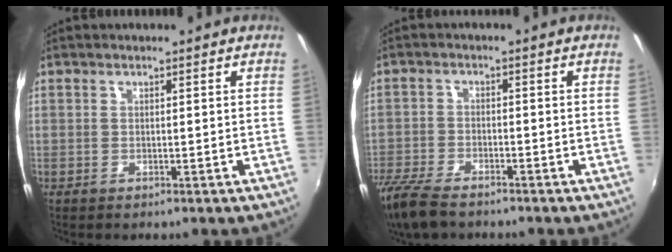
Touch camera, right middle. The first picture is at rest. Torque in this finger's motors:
{"motor_torque": [0.95, -0.99, 0.18, 0.11]}